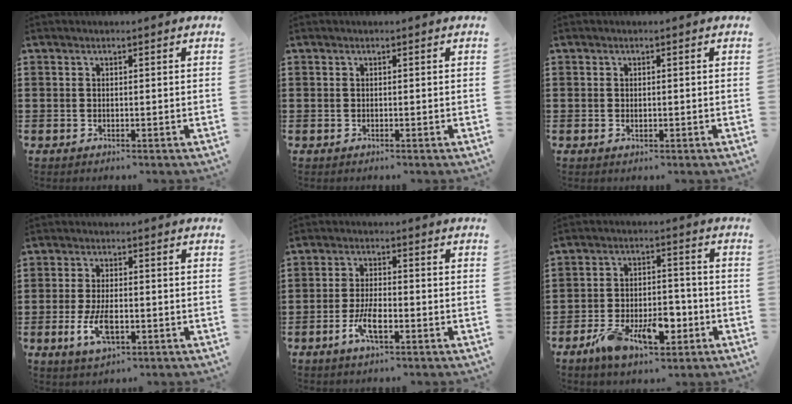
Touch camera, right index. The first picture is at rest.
{"total": 0.0}
{"total": 0.6, "force": [0.0, 0.3, 0.5], "torque": [-0.010, 0.001, -0.001]}
{"total": 5.8, "force": [-1.7, 2.6, 4.8], "torque": [-0.108, -0.004, -0.035]}
{"total": 5.2, "force": [-2.4, 1.8, 4.2], "torque": [-0.089, 0.000, -0.047]}
{"total": 10.2, "force": [-4.5, 5.1, 7.6], "torque": [-0.125, 0.004, -0.076]}